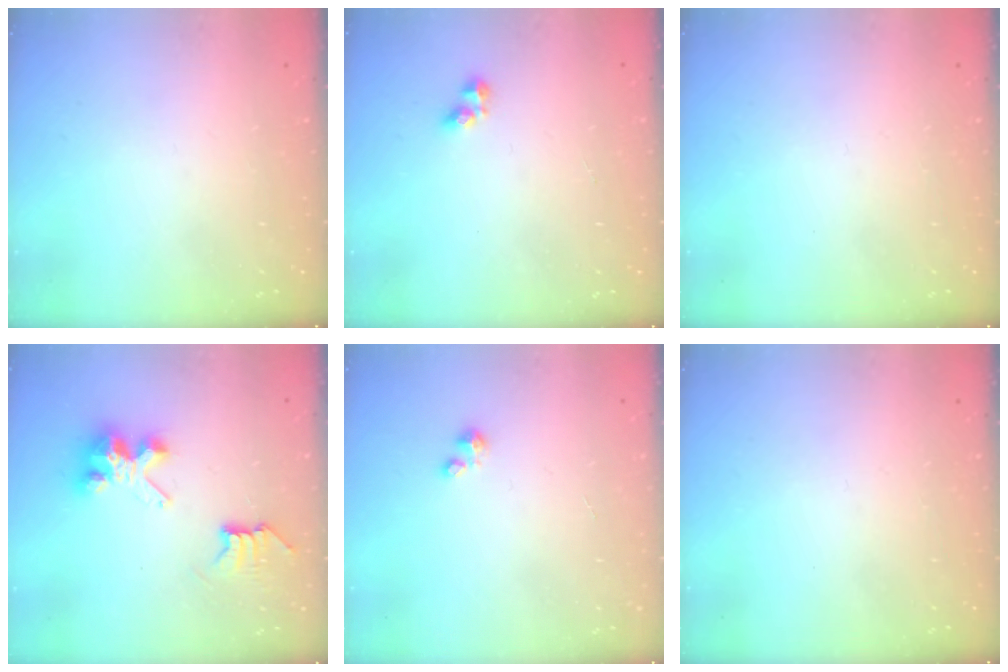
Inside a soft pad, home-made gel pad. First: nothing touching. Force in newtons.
{"total": 2.7, "press": 2.5, "slide": 1.1}
{"total": 0.0}
{"total": 8.1, "press": 8.1, "slide": 0.3}
{"total": 1.4, "press": 1.4, "slide": 0.2}
{"total": 0.0}